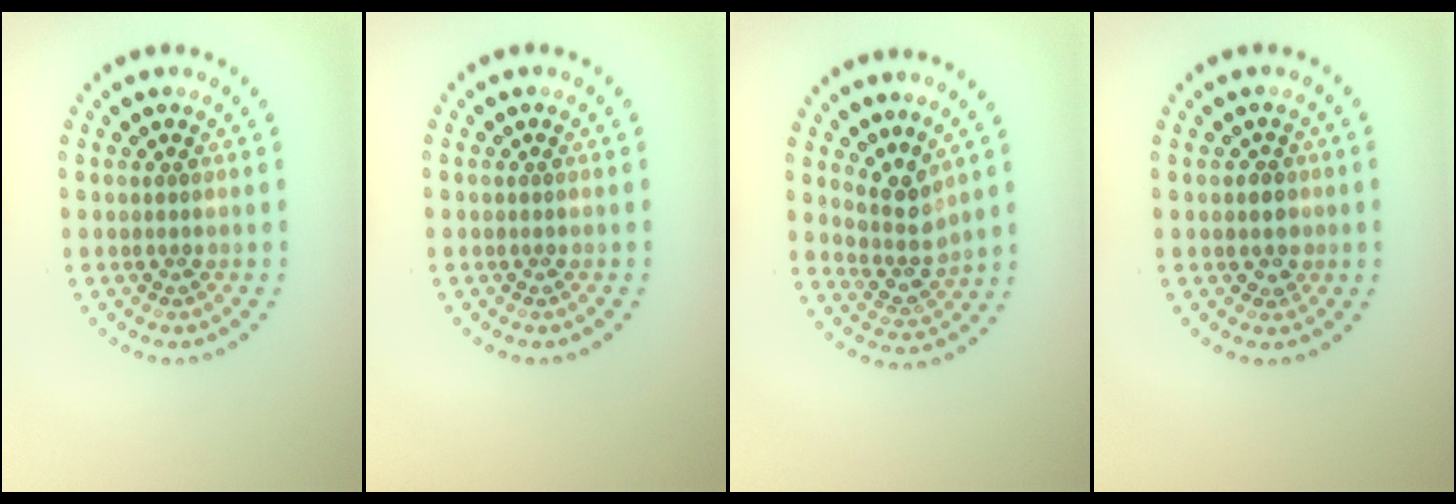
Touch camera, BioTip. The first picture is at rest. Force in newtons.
{"total": 0.0}
{"total": 3.0, "press": 2.3, "slide": 2.0}
{"total": 1.3, "press": 1.2, "slide": 0.6}